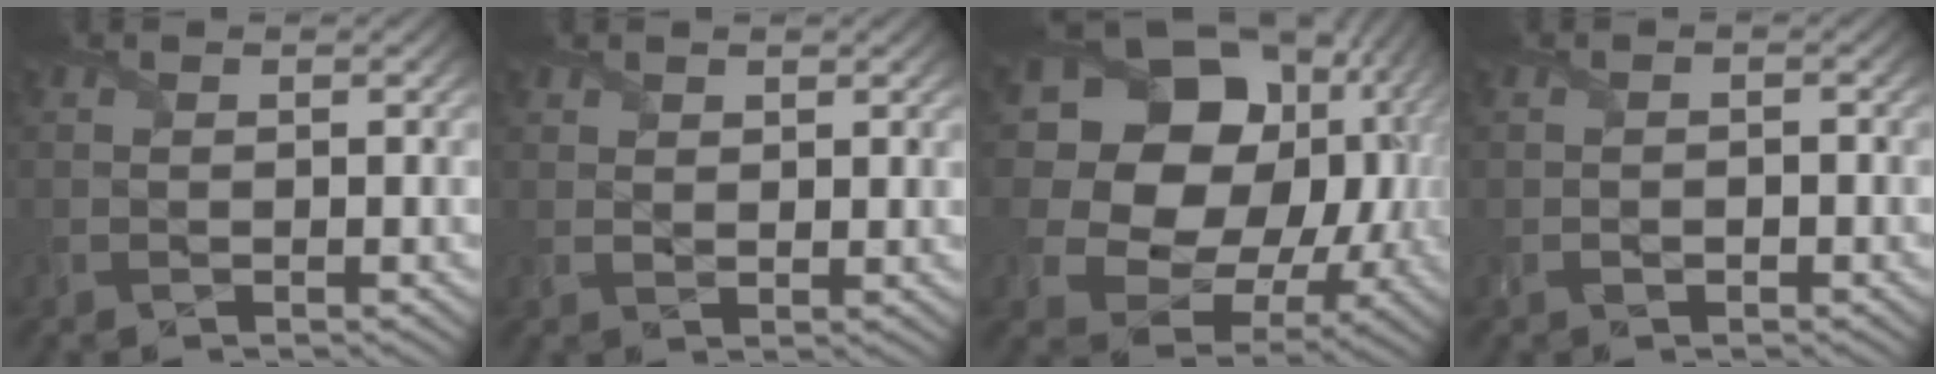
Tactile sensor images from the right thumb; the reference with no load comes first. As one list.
[{"total": 1.6, "force": [1.3, 1.0, 0.4], "torque": [-0.011, -0.002, 0.028]}, {"total": 20.2, "force": [5.3, 16.3, 10.7], "torque": [-0.241, 0.020, 0.103]}, {"total": 0.7, "force": [-0.6, 0.3, 0.3], "torque": [-0.002, 0.002, -0.011]}]